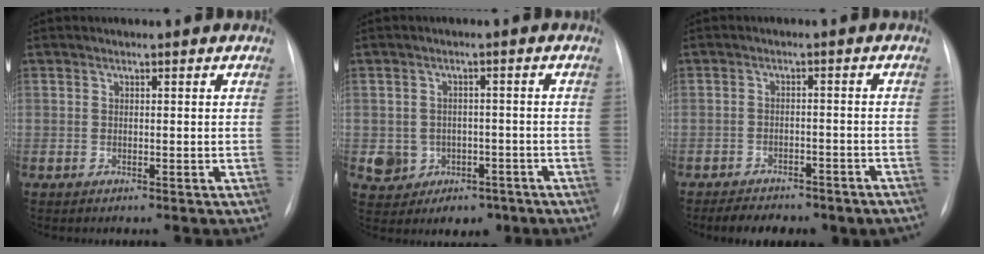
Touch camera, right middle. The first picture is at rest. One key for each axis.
{"total": 7.3, "fx": -2.8, "fy": 6.4, "fz": 2.1, "tx": -0.037, "ty": 0.016, "tz": -0.026}
{"total": 10.1, "fx": -8.2, "fy": 3.9, "fz": 4.3, "tx": -0.061, "ty": 0.012, "tz": -0.099}